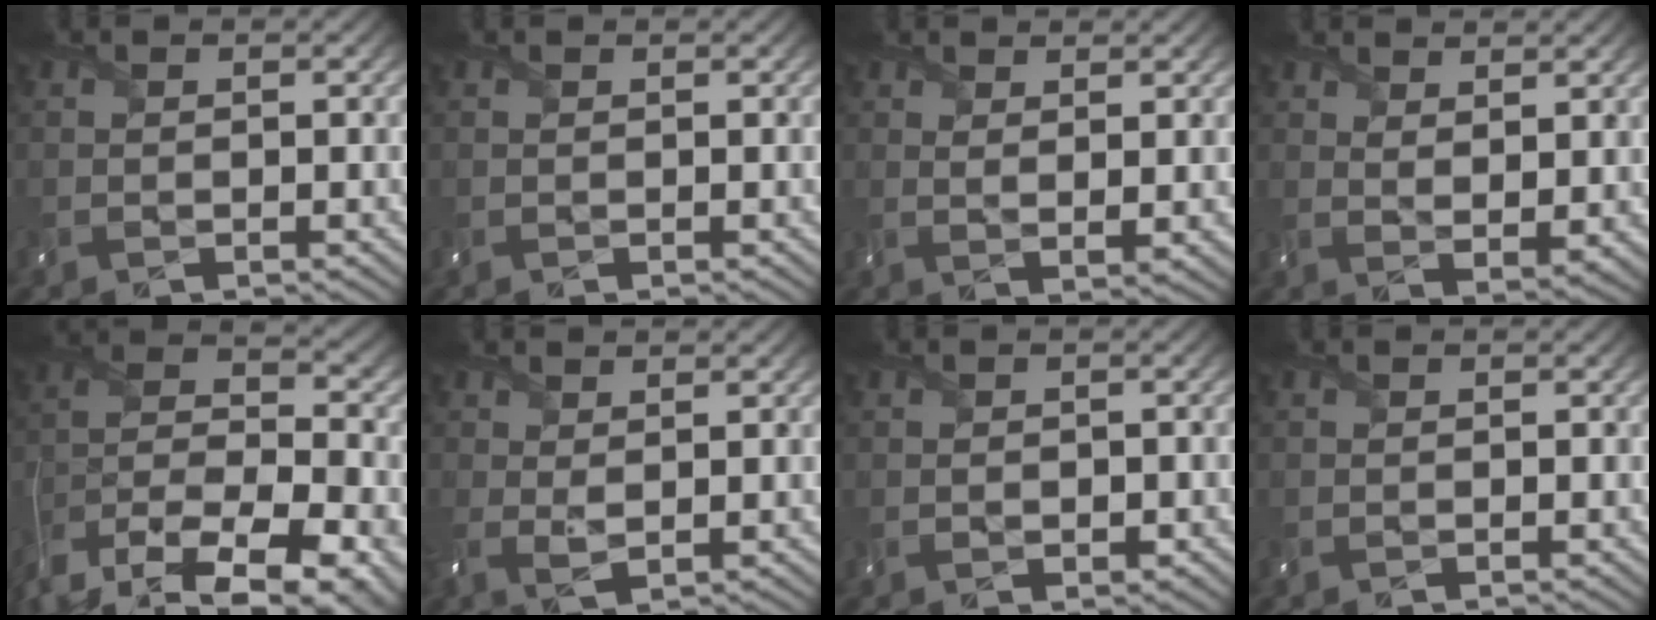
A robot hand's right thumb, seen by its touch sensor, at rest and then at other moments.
{"total": 0.0}
{"total": 2.2, "force": [1.3, 0.1, 1.7], "torque": [-0.040, -0.004, 0.029]}
{"total": 3.1, "force": [2.3, 0.8, 1.9], "torque": [-0.046, -0.010, 0.050]}
{"total": 16.1, "force": [-10.4, 8.2, 9.2], "torque": [-0.207, -0.037, -0.144]}
{"total": 2.4, "force": [0.6, 1.1, 2.0], "torque": [-0.051, -0.011, 0.016]}
{"total": 2.2, "force": [-0.4, 1.6, 1.5], "torque": [-0.007, -0.001, 0.003]}
{"total": 0.0}